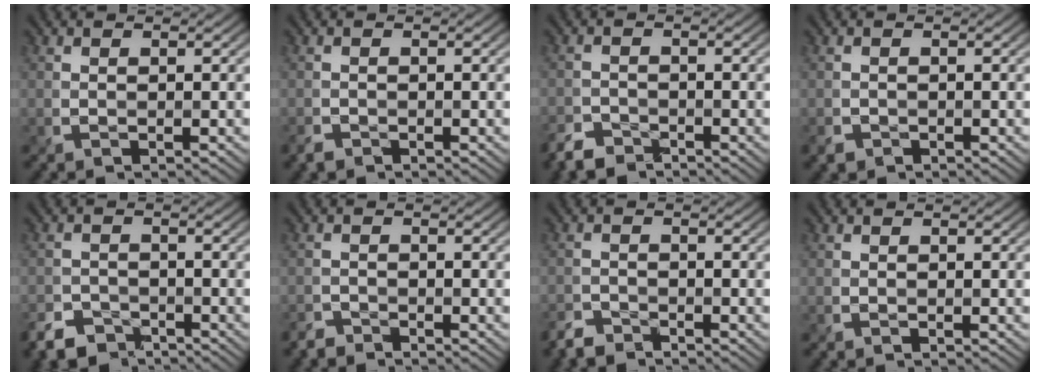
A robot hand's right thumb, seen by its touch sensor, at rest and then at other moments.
{"total": 1.4, "force": [-1.2, 0.7, 0.3], "torque": [-0.013, -0.009, -0.023]}
{"total": 3.1, "force": [-2.9, 0.9, 0.4], "torque": [-0.008, -0.007, -0.064]}
{"total": 1.3, "force": [-0.9, 0.9, 0.1], "torque": [-0.008, -0.007, -0.017]}
{"total": 3.9, "force": [-3.4, 1.8, 0.7], "torque": [-0.012, -0.009, -0.068]}
{"total": 1.8, "force": [-1.8, 0.3, -0.2], "torque": [0.004, -0.004, -0.038]}
{"total": 2.6, "force": [-2.5, 0.5, 0.1], "torque": [-0.003, -0.006, -0.056]}
{"total": 0.0}